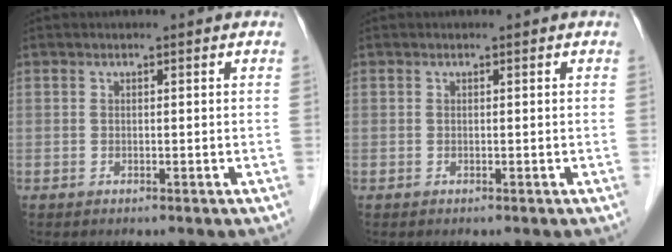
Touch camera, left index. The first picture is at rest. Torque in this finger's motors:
{"motor_torque": [0.00, 0.00, 0.00, 0.00]}